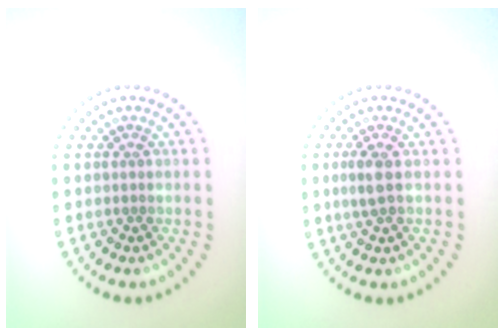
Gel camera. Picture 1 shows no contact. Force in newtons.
{"total": 1.6, "press": 1.5, "slide": 0.5}